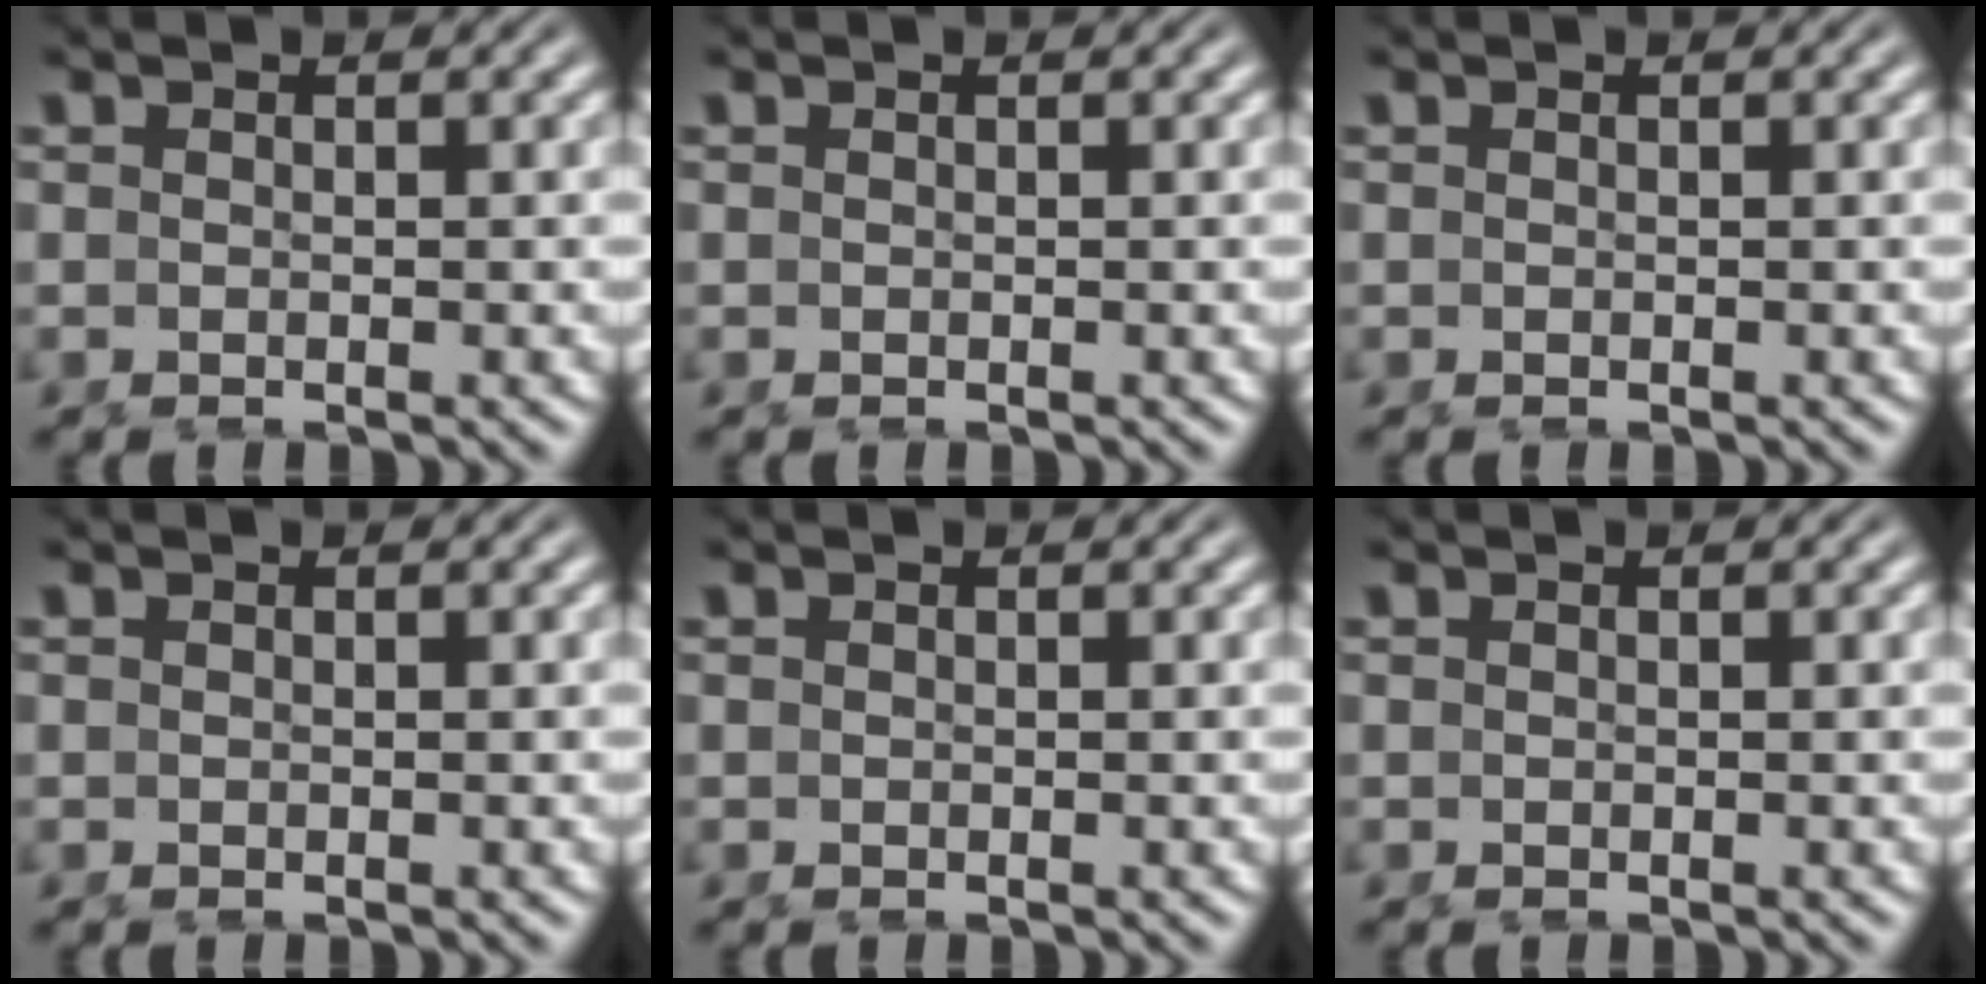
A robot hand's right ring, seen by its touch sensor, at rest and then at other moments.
{"total": 0.0}
{"total": 0.0}
{"total": 0.0}
{"total": 0.0}
{"total": 0.0}